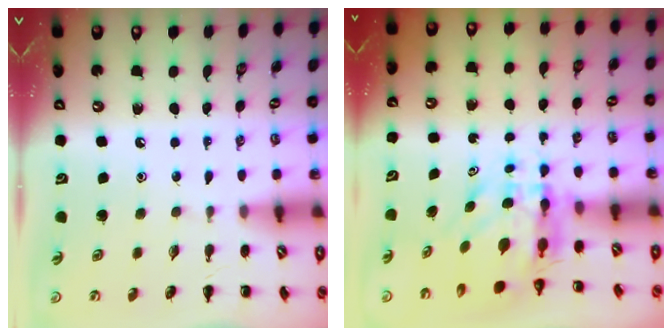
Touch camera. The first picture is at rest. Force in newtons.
{"total": 6.0, "press": 5.8, "slide": 1.4}